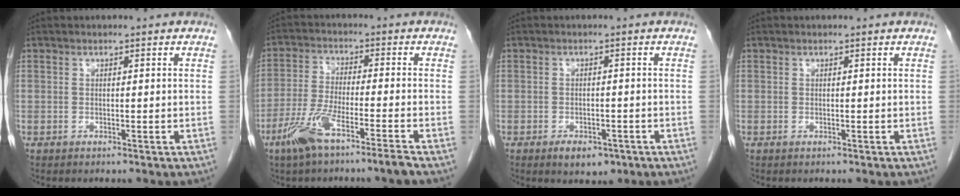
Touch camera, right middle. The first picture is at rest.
{"total": 8.2, "force": [-5.4, 0.1, 6.2], "torque": [-0.126, -0.012, -0.106]}
{"total": 4.3, "force": [-2.7, 2.4, 2.5], "torque": [-0.034, 0.000, -0.030]}
{"total": 0.0}